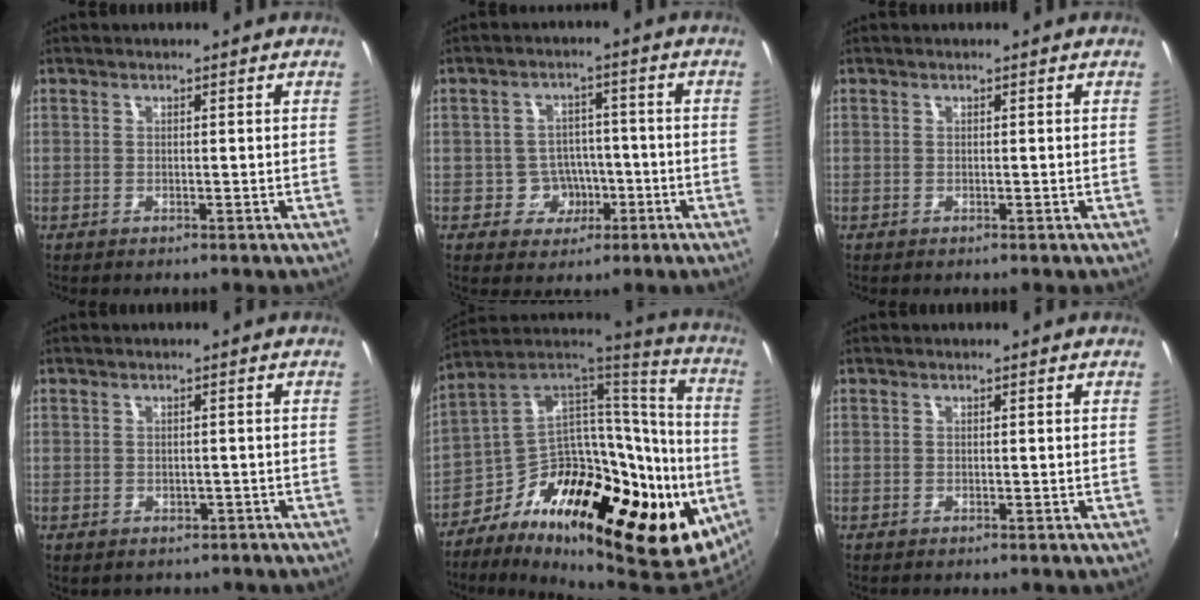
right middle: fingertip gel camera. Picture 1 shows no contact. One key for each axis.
{"total": 5.8, "fx": -2.1, "fy": 5.3, "fz": 1.2, "tx": -0.029, "ty": 0.018, "tz": -0.019}
{"total": 0.0}
{"total": 1.8, "fx": -0.7, "fy": 1.6, "fz": 0.5, "tx": -0.009, "ty": -0.005, "tz": -0.006}
{"total": 33.3, "fx": -12.2, "fy": 17.4, "fz": 25.6, "tx": -0.394, "ty": 0.015, "tz": -0.194}
{"total": 0.0}